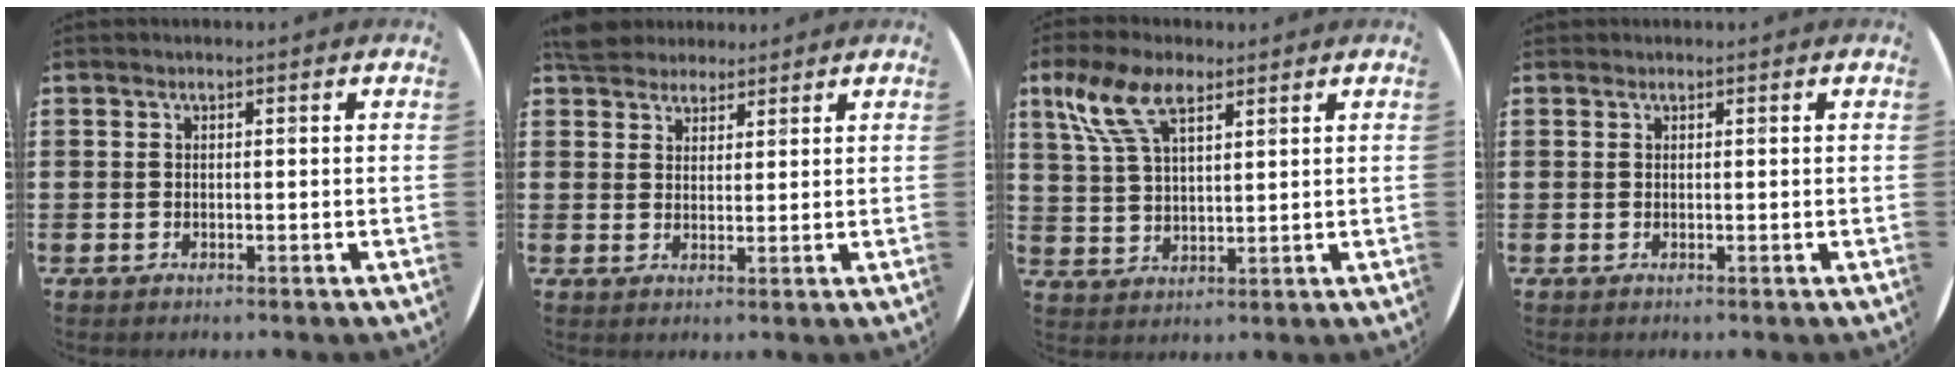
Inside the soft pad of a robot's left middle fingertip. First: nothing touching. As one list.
[{"total": 4.4, "force": [4.1, 1.7, 0.5], "torque": [-0.016, -0.002, 0.078]}, {"total": 8.2, "force": [5.2, 3.3, 5.4], "torque": [-0.121, 0.001, 0.096]}, {"total": 0.0}]